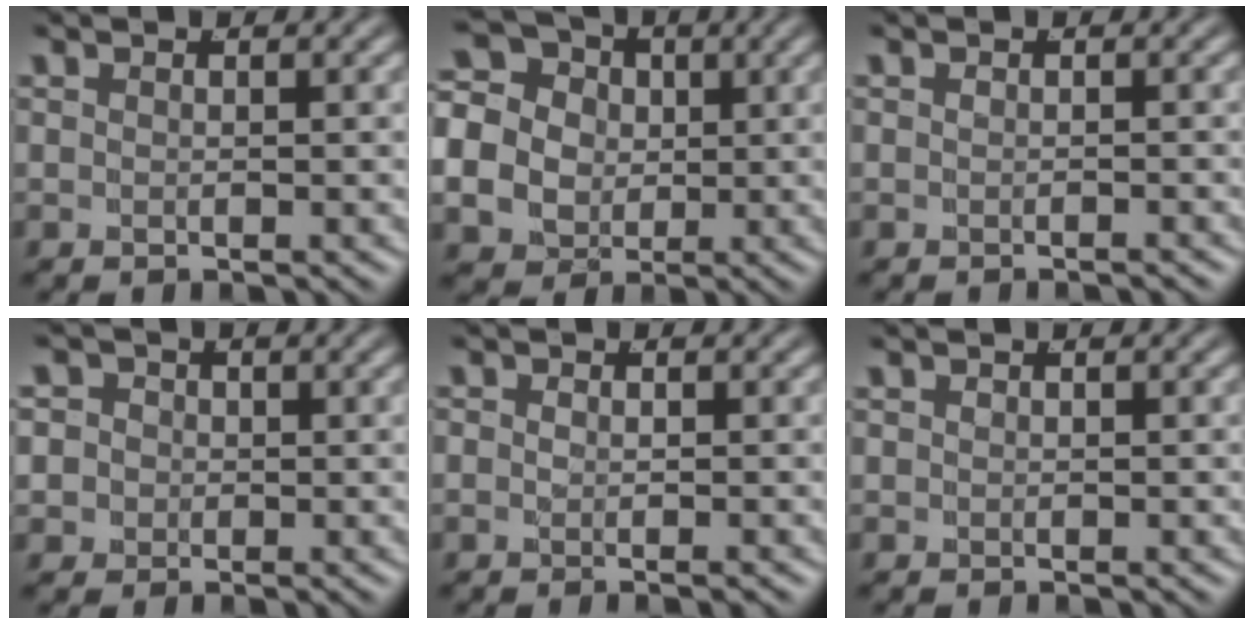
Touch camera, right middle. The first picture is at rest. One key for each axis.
{"total": 12.9, "fx": 1.0, "fy": 11.4, "fz": 6.0, "tx": -0.144, "ty": -0.030, "tz": 0.012}
{"total": 0.8, "fx": -0.8, "fy": -0.1, "fz": 0.0, "tx": -0.002, "ty": -0.007, "tz": -0.006}
{"total": 6.1, "fx": -0.2, "fy": 5.7, "fz": 2.0, "tx": -0.055, "ty": -0.014, "tz": -0.009}
{"total": 1.1, "fx": -0.4, "fy": 0.4, "fz": 0.9, "tx": -0.017, "ty": -0.006, "tz": -0.006}
{"total": 0.0}